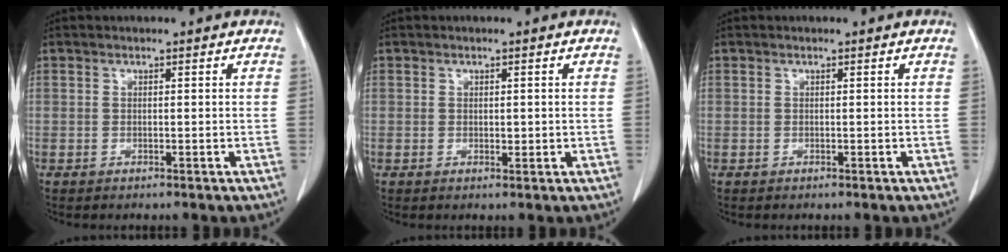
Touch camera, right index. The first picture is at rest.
{"total": 1.1, "force": [0.2, 0.7, 0.8], "torque": [-0.007, 0.000, 0.006]}
{"total": 0.0}